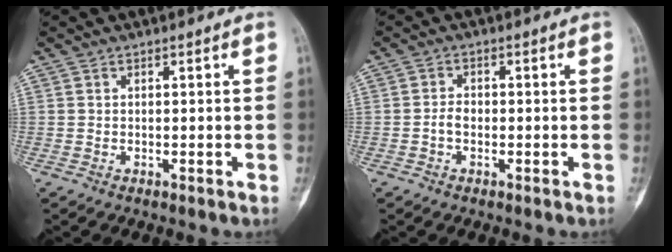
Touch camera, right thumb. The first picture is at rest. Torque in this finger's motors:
{"motor_torque": [0.21, -0.10, 0.30, -0.12, 0.00]}